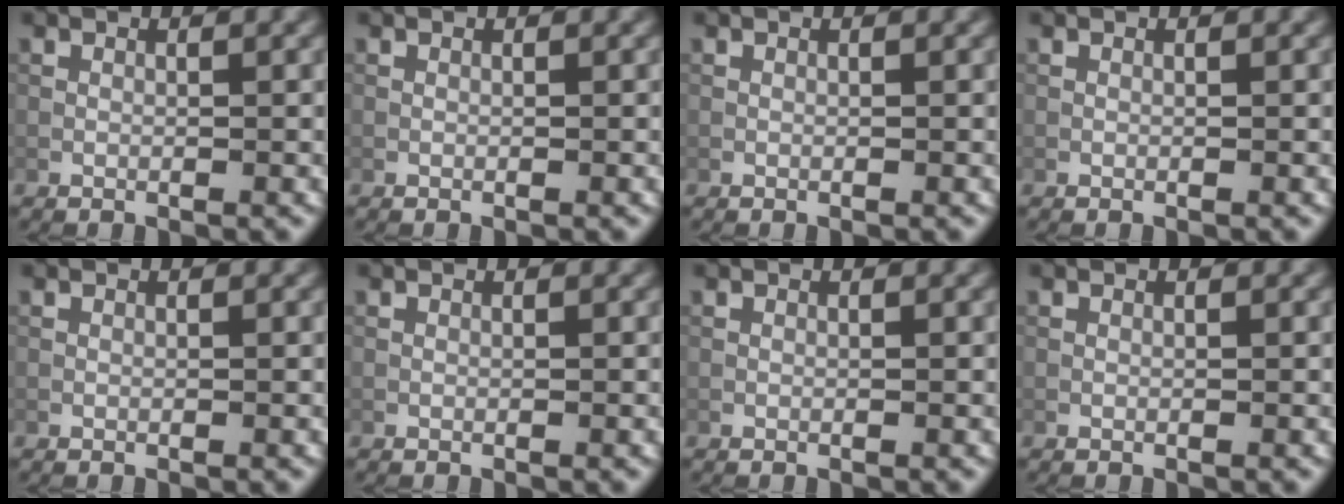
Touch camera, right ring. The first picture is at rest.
{"total": 0.0}
{"total": 0.0}
{"total": 0.0}
{"total": 0.0}
{"total": 0.0}
{"total": 0.0}
{"total": 0.0}